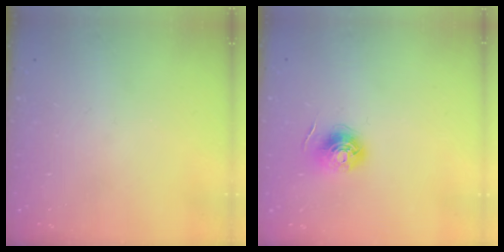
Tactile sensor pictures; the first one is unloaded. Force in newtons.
{"total": 6.1, "press": 6.1, "slide": 0.5}